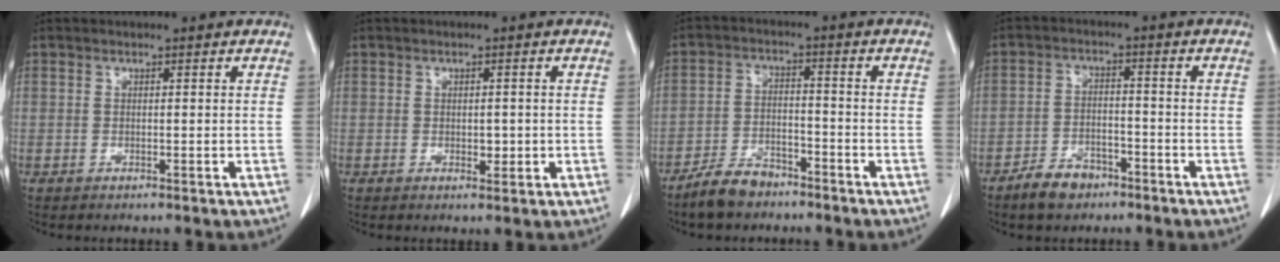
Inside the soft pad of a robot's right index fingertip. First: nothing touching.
{"total": 1.9, "force": [-0.3, 1.1, 1.6], "torque": [-0.019, 0.000, 0.001]}
{"total": 6.3, "force": [-5.3, 2.4, 2.6], "torque": [-0.055, -0.004, -0.096]}
{"total": 5.6, "force": [-4.1, 2.8, 2.5], "torque": [-0.050, 0.002, -0.067]}